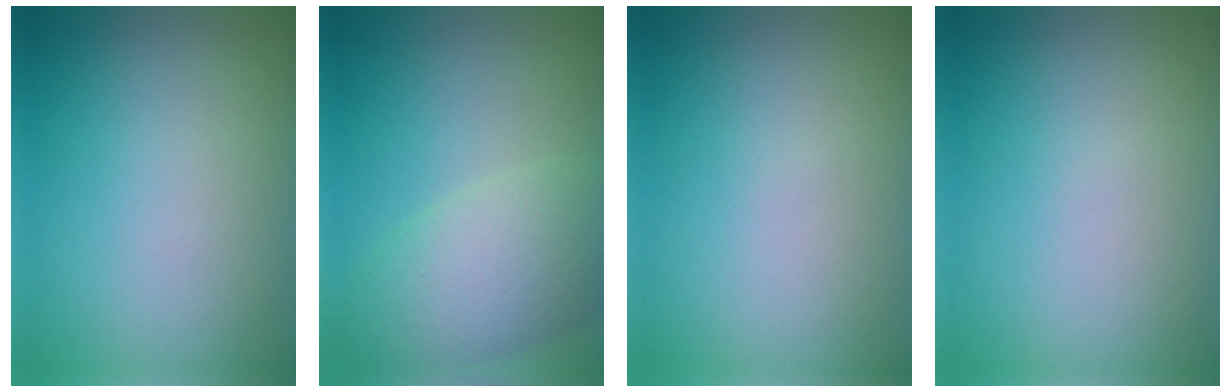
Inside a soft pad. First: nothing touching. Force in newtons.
{"total": 6.3, "press": 6.2, "slide": 0.5}
{"total": 0.0}
{"total": 0.0}